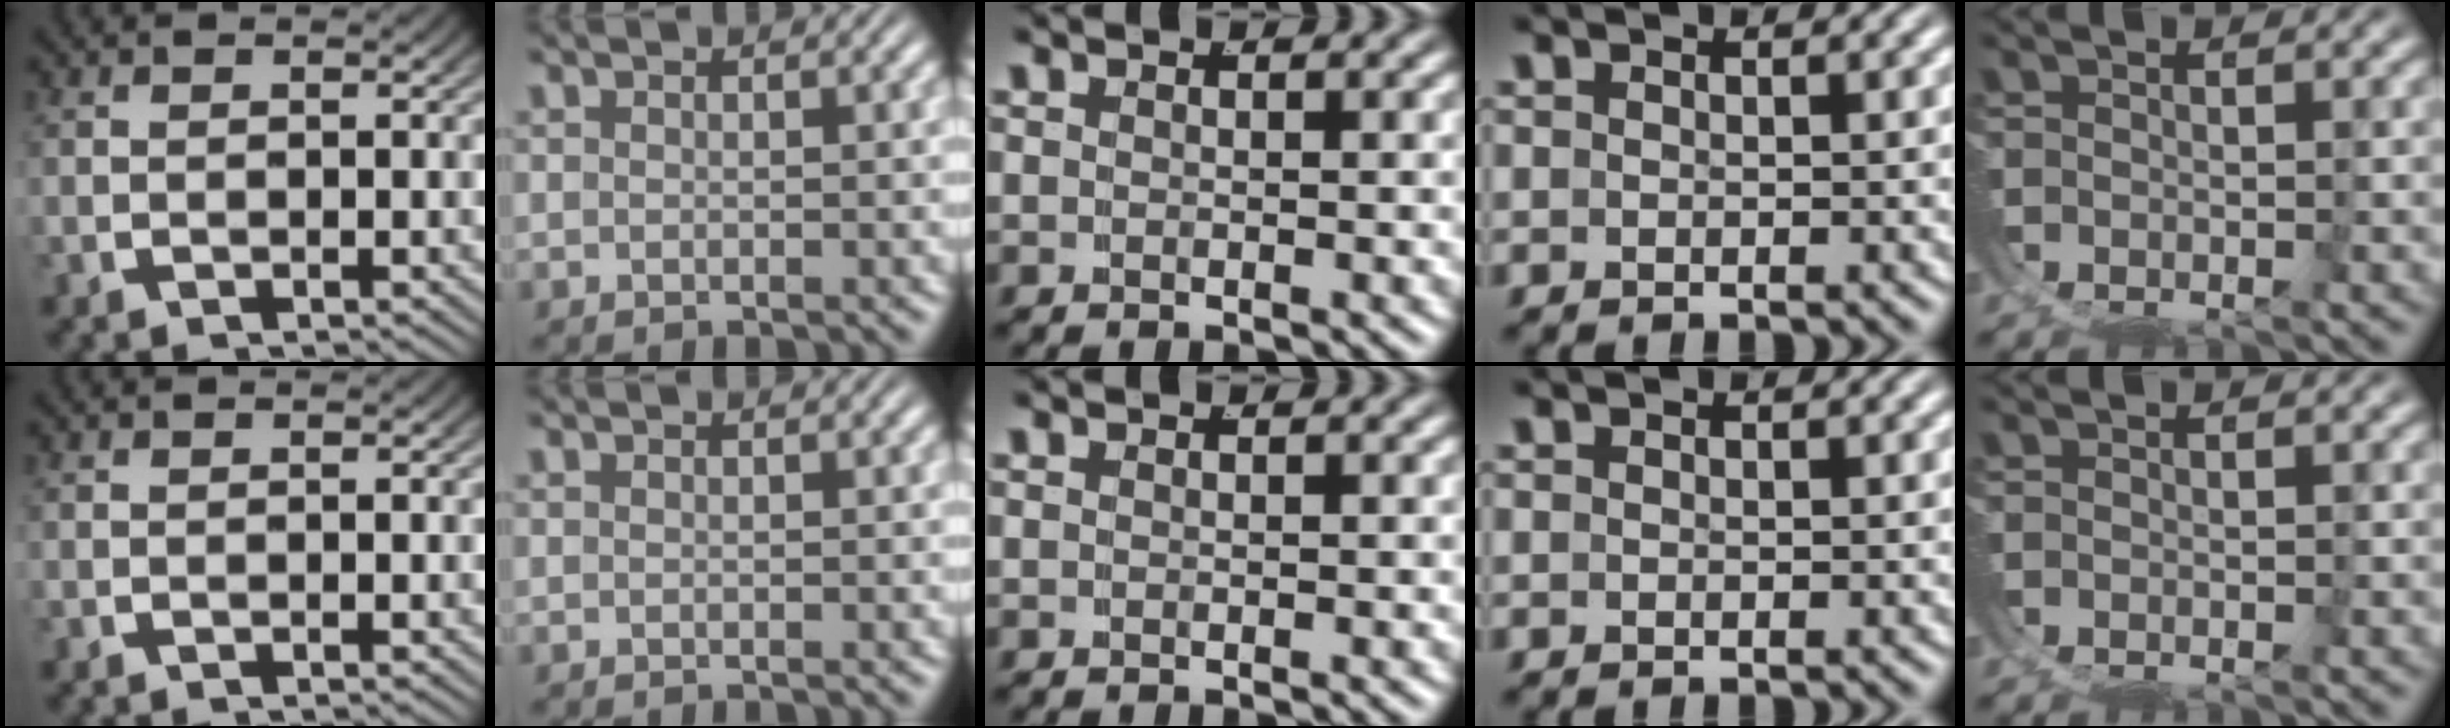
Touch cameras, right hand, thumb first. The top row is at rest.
{}